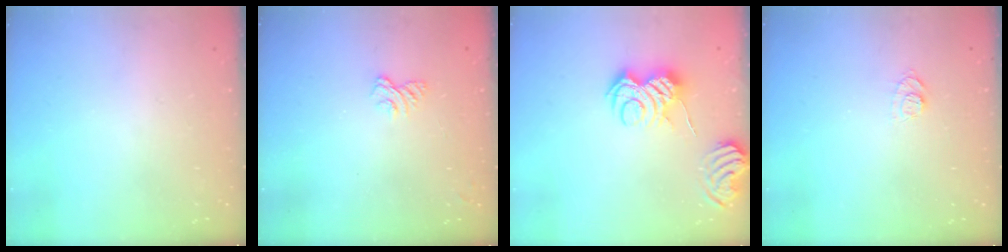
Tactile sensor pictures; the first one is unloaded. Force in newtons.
{"total": 2.7, "press": 2.3, "slide": 1.4}
{"total": 7.0, "press": 7.0, "slide": 0.6}
{"total": 6.8, "press": 6.7, "slide": 0.8}